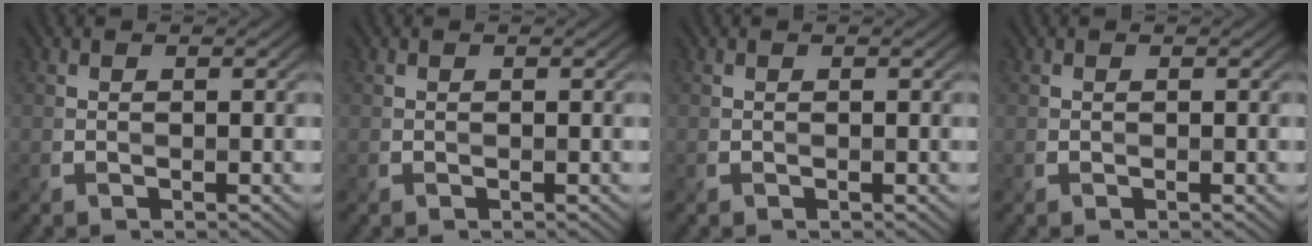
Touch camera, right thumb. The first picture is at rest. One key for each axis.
{"total": 0.0}
{"total": 0.0}
{"total": 0.0}